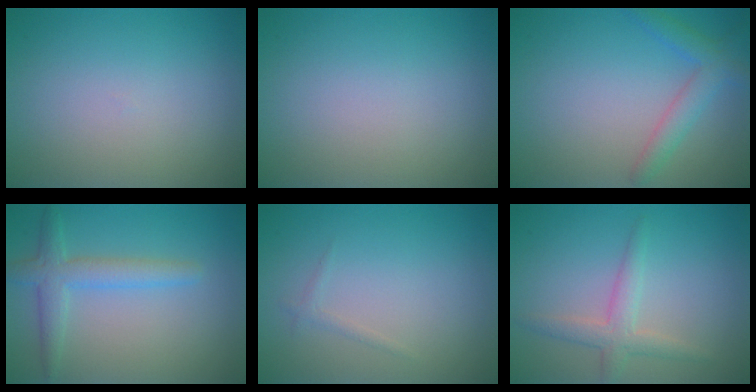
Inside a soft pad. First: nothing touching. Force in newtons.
{"total": 0.0}
{"total": 2.7, "press": 2.7, "slide": 0.2}
{"total": 3.1, "press": 3.1, "slide": 0.1}
{"total": 0.7, "press": 0.7, "slide": 0.0}
{"total": 2.6, "press": 2.5, "slide": 0.1}